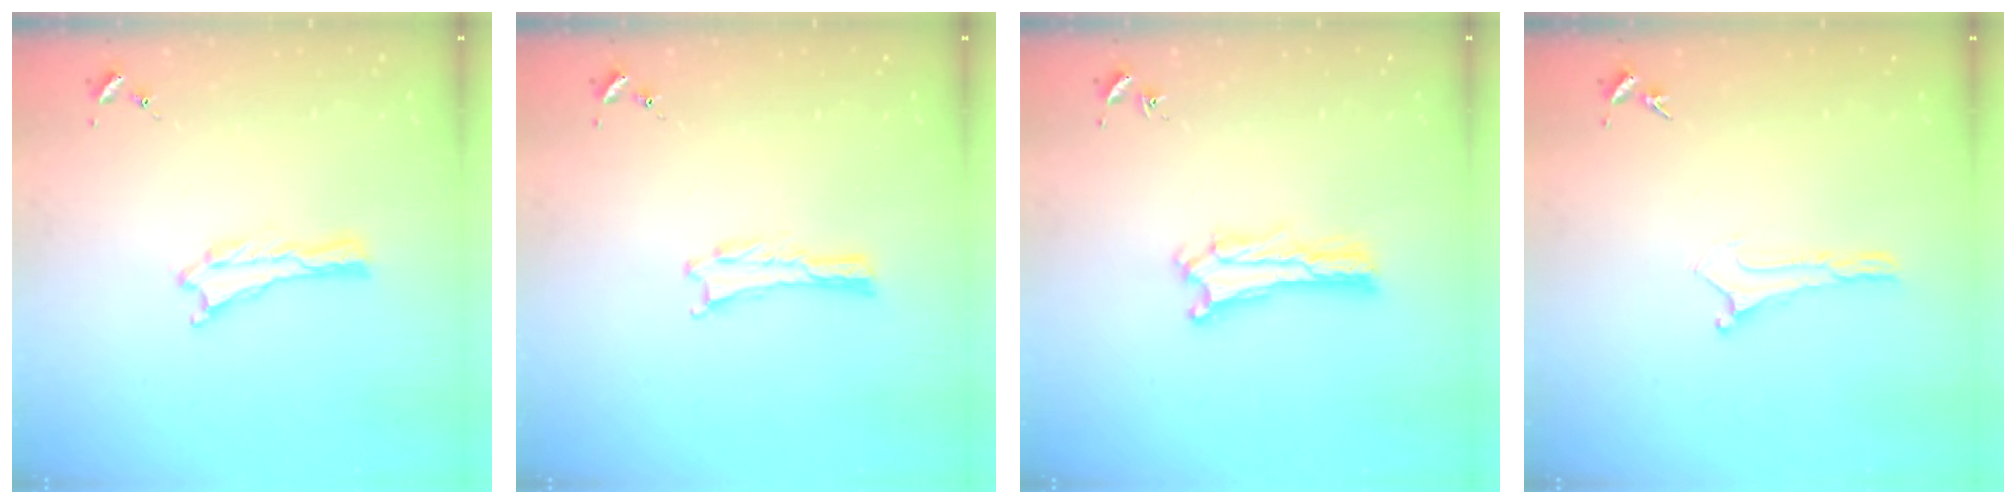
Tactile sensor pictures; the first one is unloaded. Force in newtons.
{"total": 0.0}
{"total": 0.7, "press": 0.6, "slide": 0.2}
{"total": 0.0}